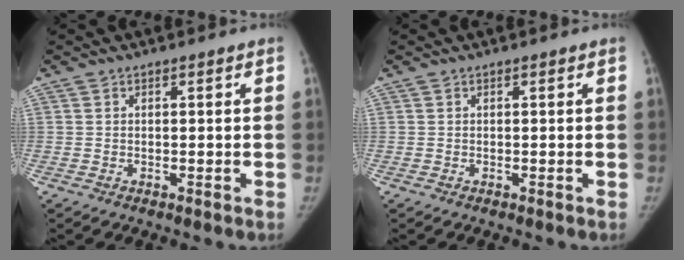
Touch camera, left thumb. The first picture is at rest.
{"total": 0.0}